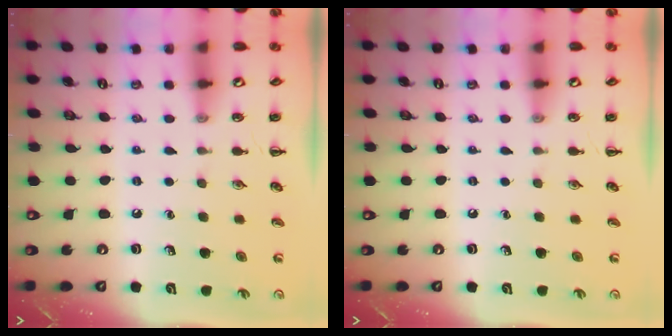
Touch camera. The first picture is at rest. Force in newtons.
{"total": 0.0}